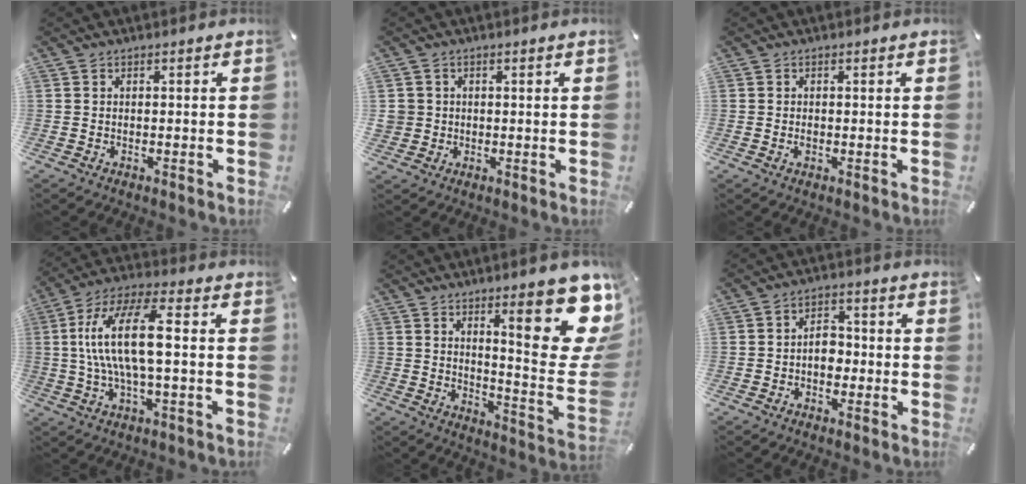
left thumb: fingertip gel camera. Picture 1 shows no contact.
{"total": 3.5, "force": [0.6, 3.5, 0.1], "torque": [-0.008, 0.007, 0.012]}
{"total": 0.8, "force": [-0.1, 0.6, 0.5], "torque": [-0.012, 0.000, -0.001]}
{"total": 15.3, "force": [0.6, 5.2, 14.4], "torque": [-0.298, -0.003, 0.001]}
{"total": 21.8, "force": [11.6, 6.3, 17.4], "torque": [-0.228, -0.086, 0.180]}
{"total": 5.0, "force": [-1.0, 3.6, 3.3], "torque": [-0.052, 0.010, -0.020]}